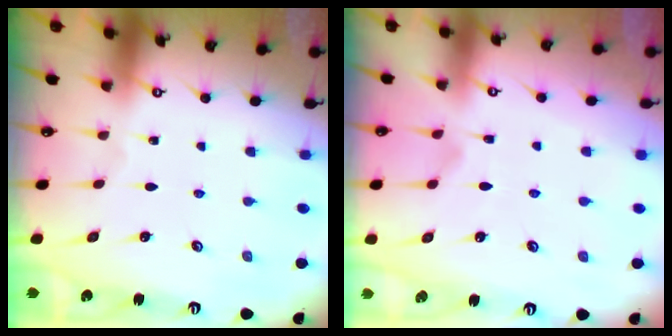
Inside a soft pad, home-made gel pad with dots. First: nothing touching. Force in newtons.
{"total": 1.4, "press": 0.7, "slide": 1.2}